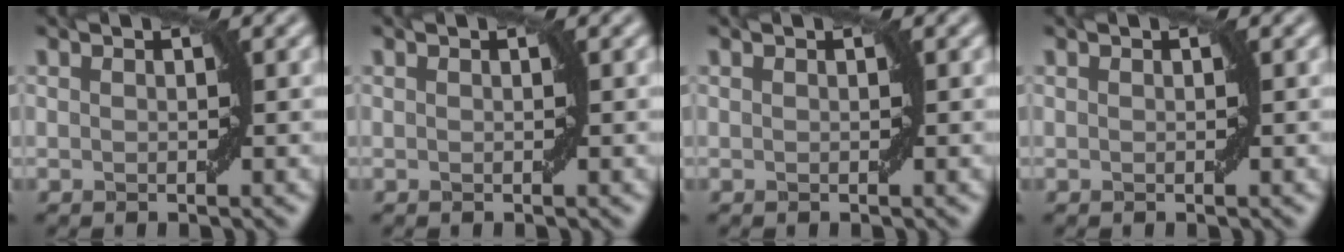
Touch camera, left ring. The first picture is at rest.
{"total": 0.0}
{"total": 0.0}
{"total": 0.0}